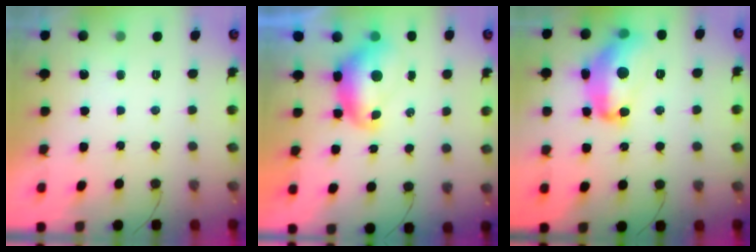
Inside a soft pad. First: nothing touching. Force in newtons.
{"total": 9.2, "press": 9.1, "slide": 1.0}
{"total": 16.1, "press": 16.1, "slide": 1.0}